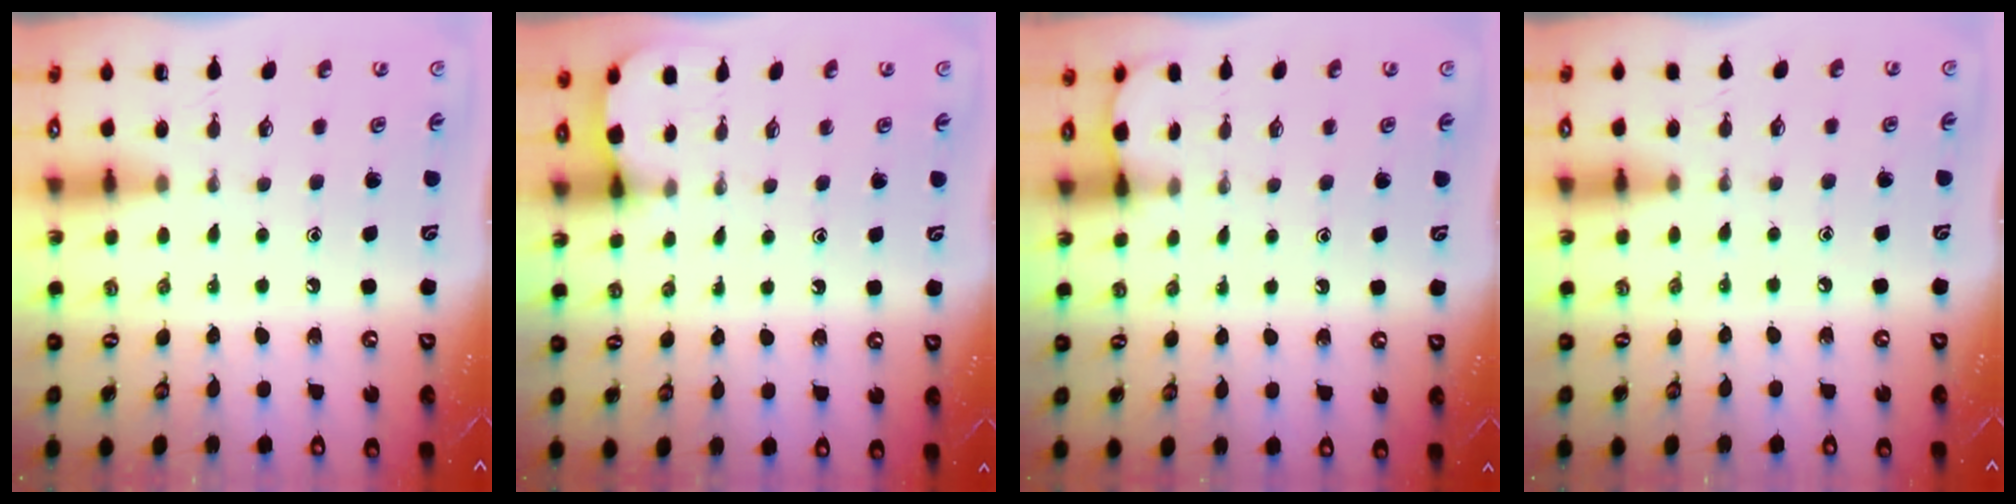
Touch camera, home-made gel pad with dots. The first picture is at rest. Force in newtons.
{"total": 2.2, "press": 2.2, "slide": 0.3}
{"total": 1.9, "press": 1.9, "slide": 0.2}
{"total": 2.6, "press": 2.6, "slide": 0.3}